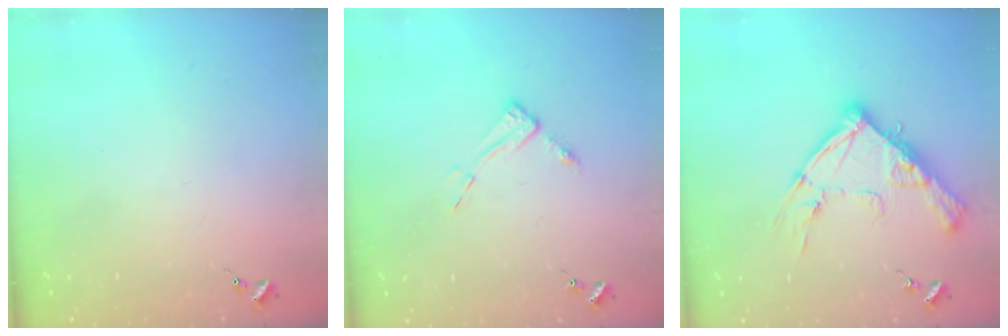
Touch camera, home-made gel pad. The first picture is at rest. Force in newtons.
{"total": 6.5, "press": 6.5, "slide": 0.5}
{"total": 16.4, "press": 16.3, "slide": 1.4}